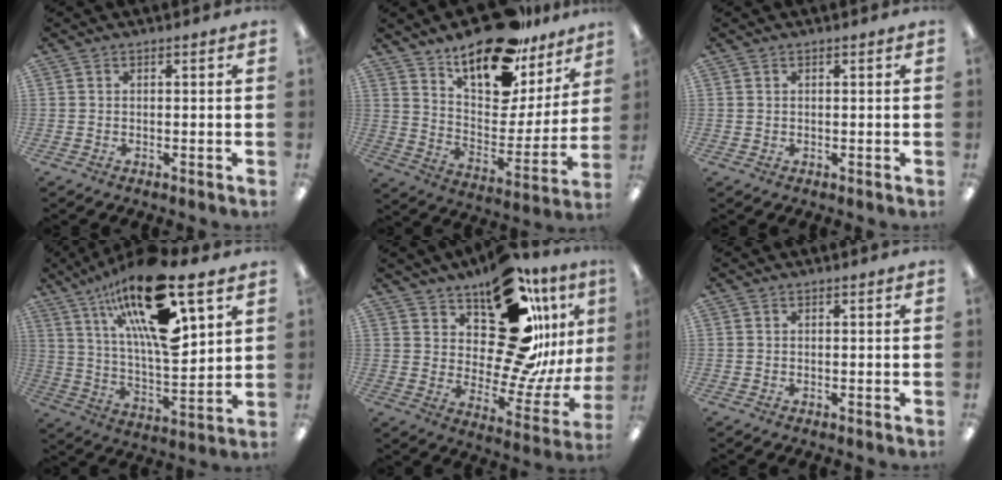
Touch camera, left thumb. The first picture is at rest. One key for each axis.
{"total": 19.9, "fx": 15.5, "fy": 7.9, "fz": 9.7, "tx": -0.160, "ty": -0.108, "tz": 0.269}
{"total": 0.8, "fx": 0.5, "fy": 0.5, "fz": 0.2, "tx": -0.004, "ty": 0.002, "tz": 0.010}
{"total": 24.5, "fx": 14.3, "fy": 7.6, "fz": 18.4, "tx": -0.323, "ty": -0.080, "tz": 0.231}
{"total": 24.2, "fx": 13.2, "fy": 11.3, "fz": 16.9, "tx": -0.225, "ty": -0.091, "tz": 0.229}
{"total": 0.0}